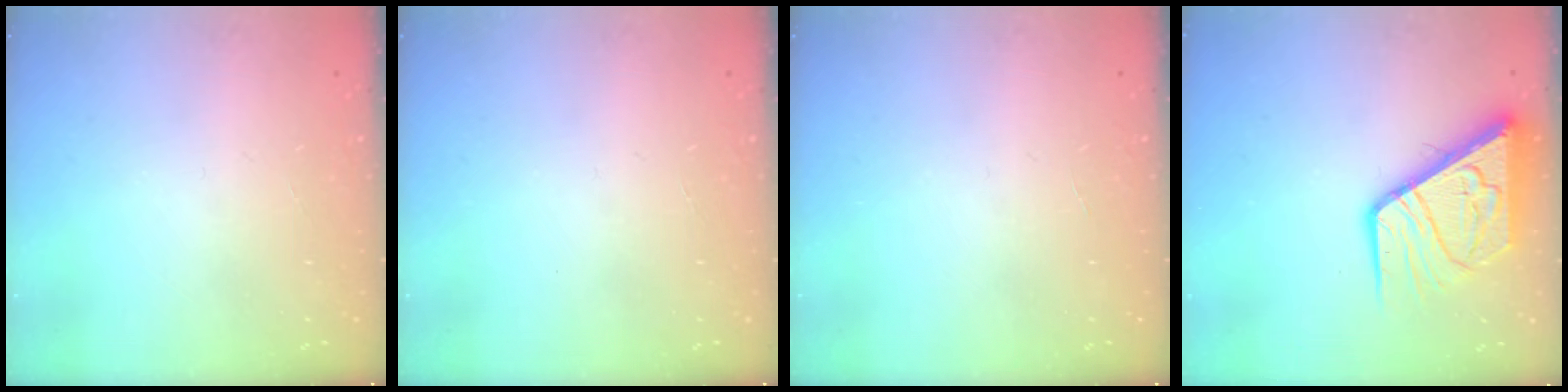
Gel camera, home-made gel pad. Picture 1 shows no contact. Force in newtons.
{"total": 0.0}
{"total": 0.0}
{"total": 12.7, "press": 12.6, "slide": 1.7}